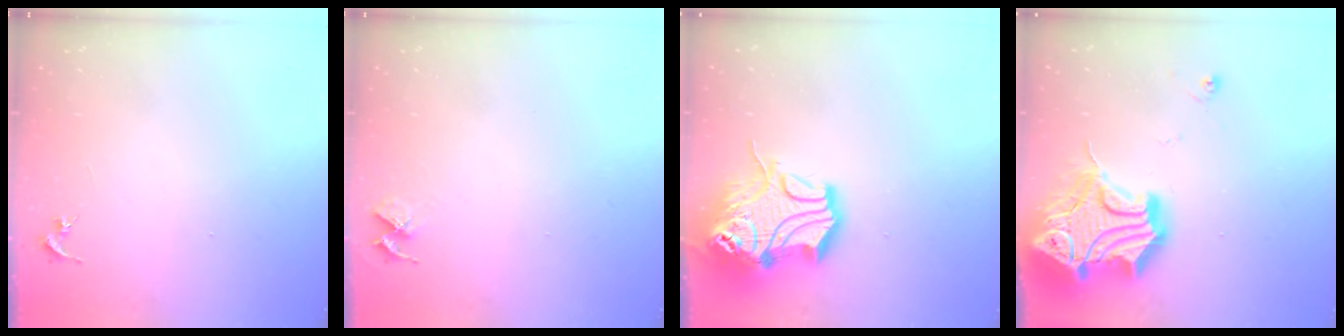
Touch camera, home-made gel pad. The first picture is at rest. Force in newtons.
{"total": 6.6, "press": 6.6, "slide": 0.5}
{"total": 19.2, "press": 19.0, "slide": 2.7}
{"total": 26.3, "press": 26.1, "slide": 3.2}